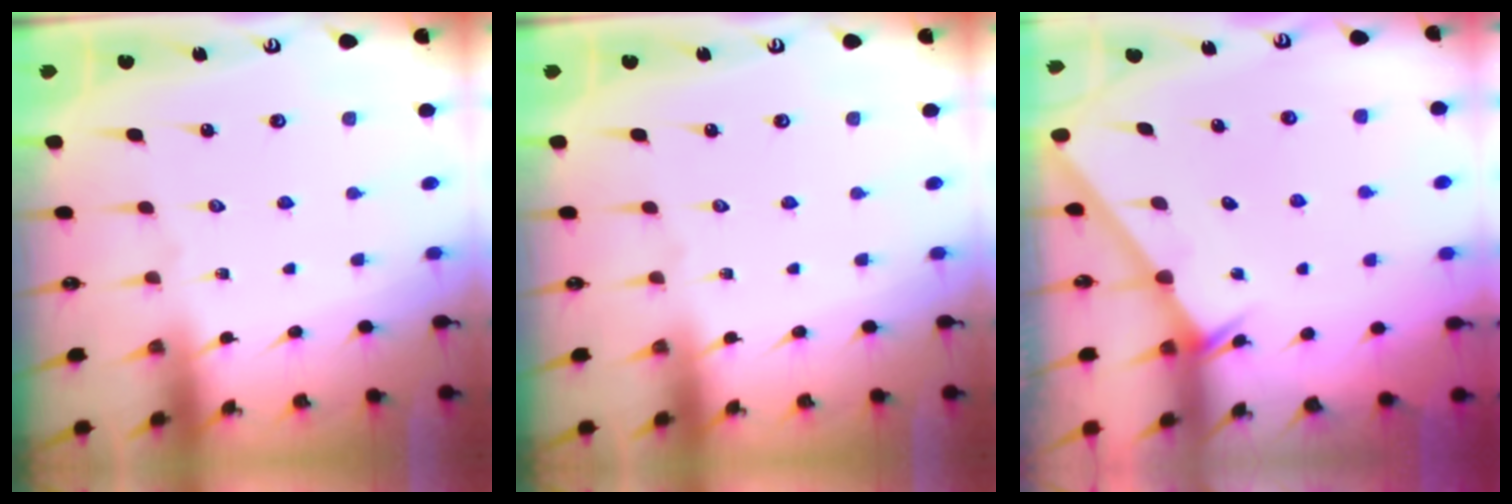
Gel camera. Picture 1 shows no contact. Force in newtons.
{"total": 0.0}
{"total": 1.4, "press": 1.4, "slide": 0.1}